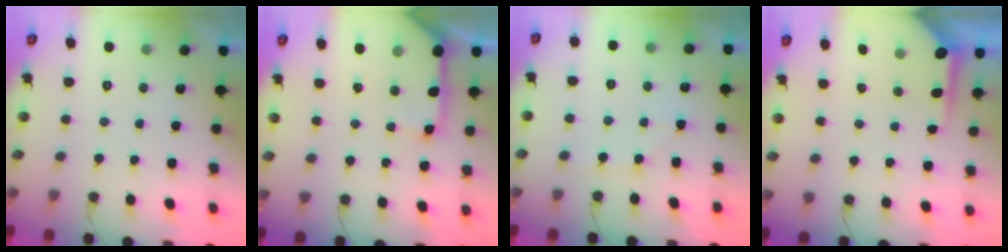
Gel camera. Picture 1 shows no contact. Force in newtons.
{"total": 11.0, "press": 10.9, "slide": 1.5}
{"total": 4.1, "press": 4.1, "slide": 0.5}
{"total": 4.8, "press": 4.8, "slide": 0.2}